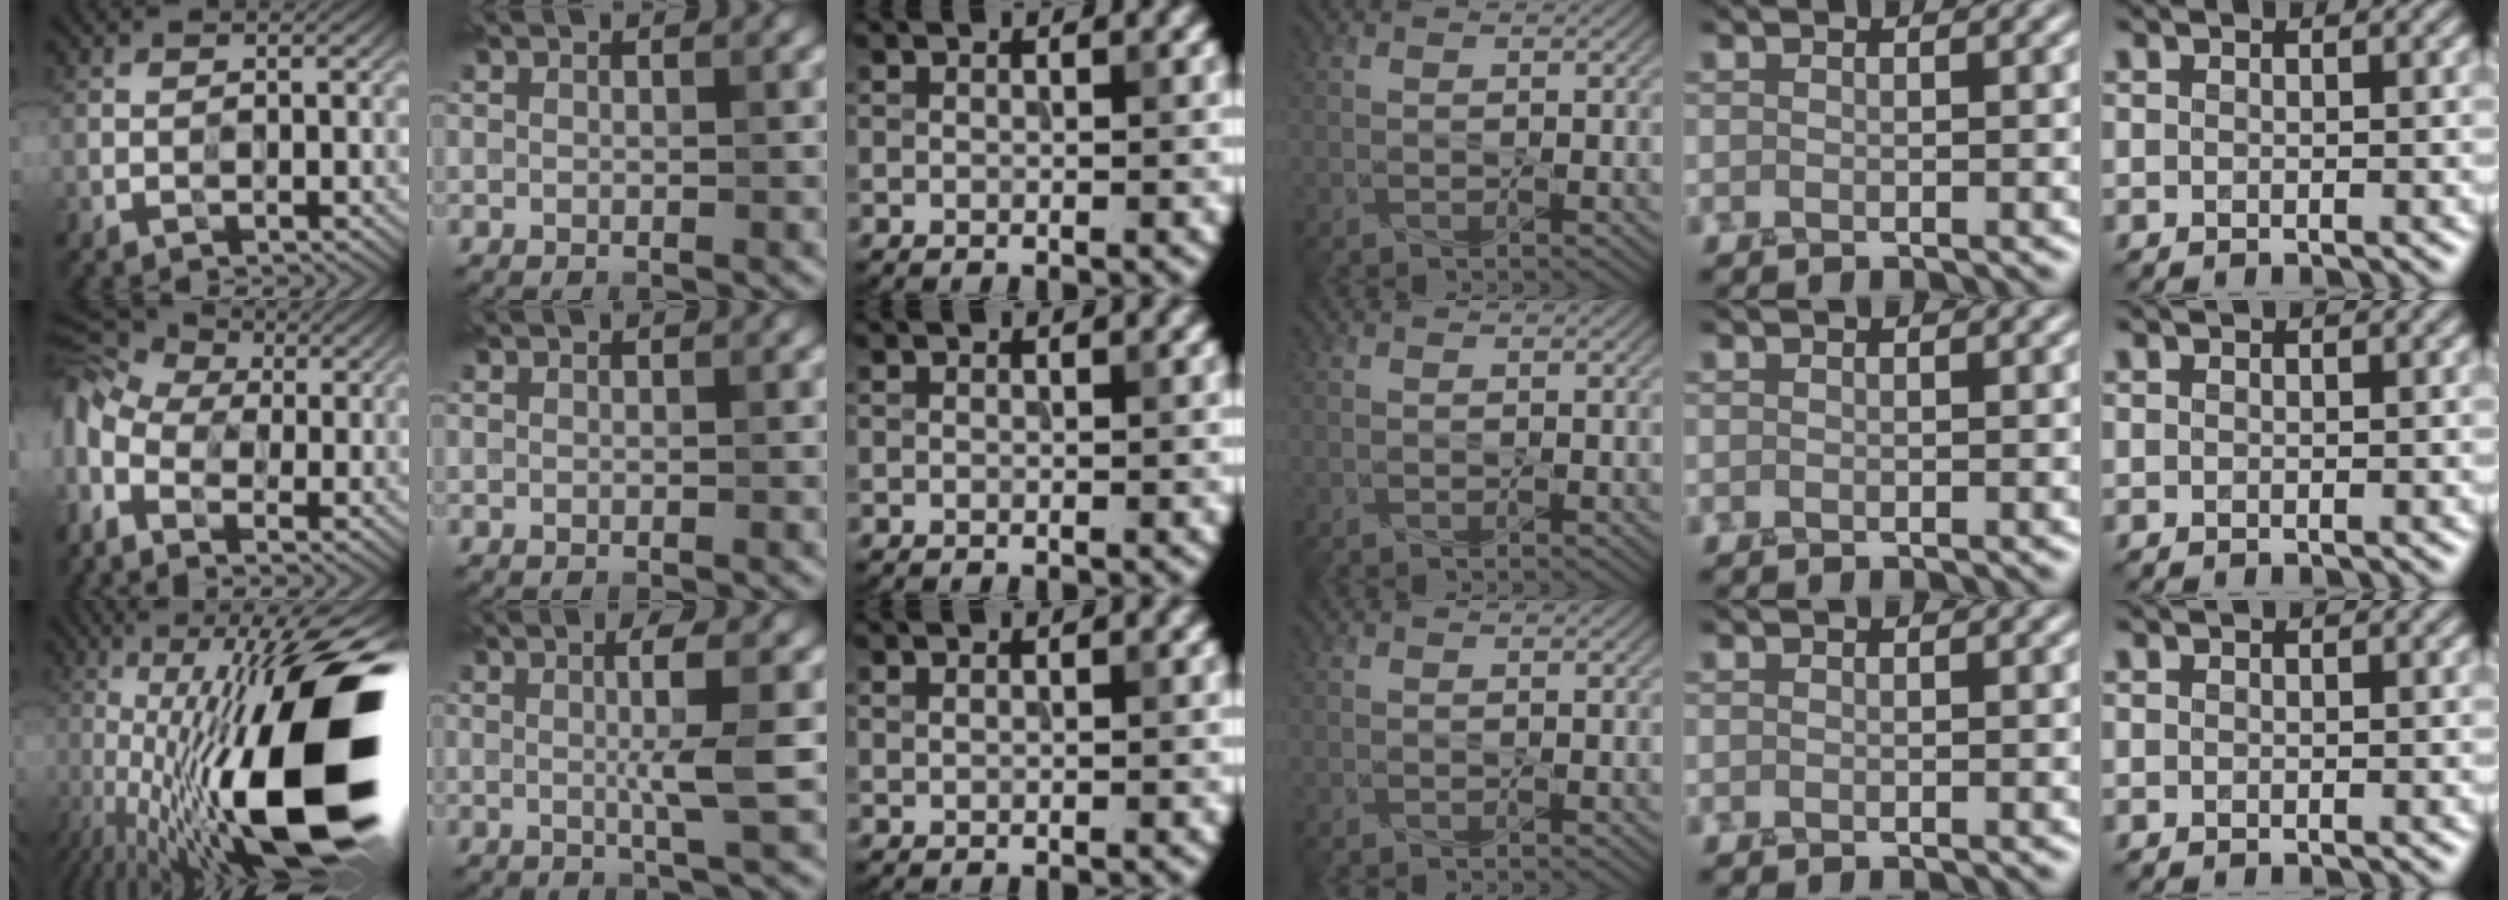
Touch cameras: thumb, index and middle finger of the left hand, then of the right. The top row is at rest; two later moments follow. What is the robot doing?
{"motion": "press", "object": "grip strengthener"}